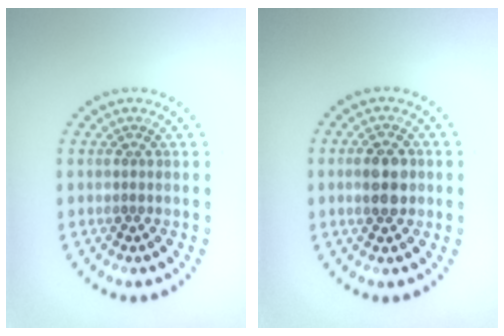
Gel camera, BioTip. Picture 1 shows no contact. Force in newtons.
{"total": 3.4, "press": 3.3, "slide": 0.2}